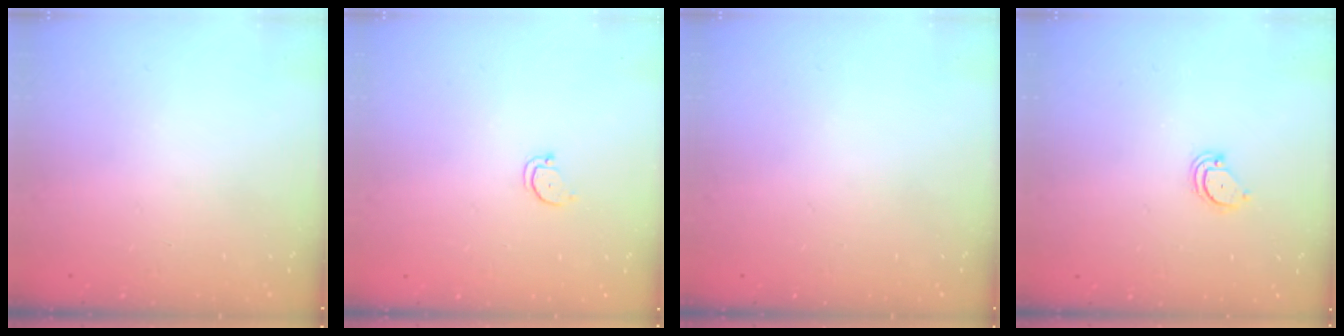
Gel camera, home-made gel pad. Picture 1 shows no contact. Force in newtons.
{"total": 2.2, "press": 2.2, "slide": 0.2}
{"total": 0.0}
{"total": 2.6, "press": 2.6, "slide": 0.2}